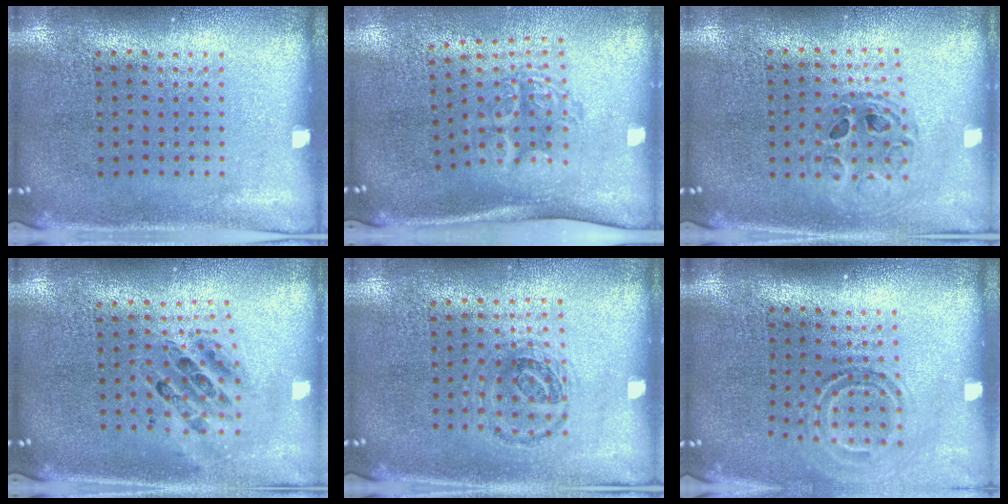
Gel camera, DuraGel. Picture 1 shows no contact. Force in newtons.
{"total": 1.8, "press": 1.2, "slide": 1.3}
{"total": 0.7, "press": 0.7, "slide": 0.1}
{"total": 0.6, "press": 0.6, "slide": 0.0}
{"total": 0.9, "press": 0.9, "slide": 0.2}
{"total": 1.7, "press": 1.1, "slide": 1.2}